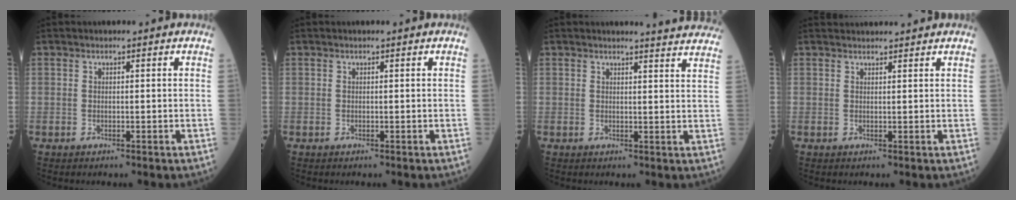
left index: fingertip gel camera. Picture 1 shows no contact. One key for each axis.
{"total": 0.0}
{"total": 9.4, "fx": 9.2, "fy": -0.1, "fz": 2.0, "tx": -0.019, "ty": -0.034, "tz": 0.079}
{"total": 4.1, "fx": 4.1, "fy": 0.2, "fz": 0.7, "tx": -0.007, "ty": 0.031, "tz": 0.055}